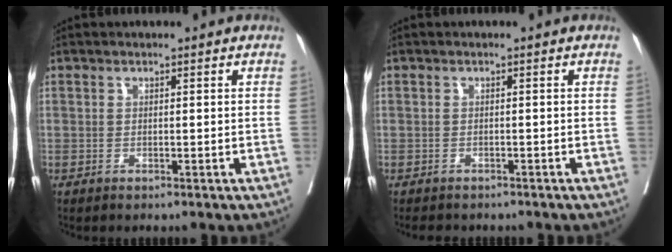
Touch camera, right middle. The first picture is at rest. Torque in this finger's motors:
{"motor_torque": [0.29, -0.24, -0.03, -0.01]}